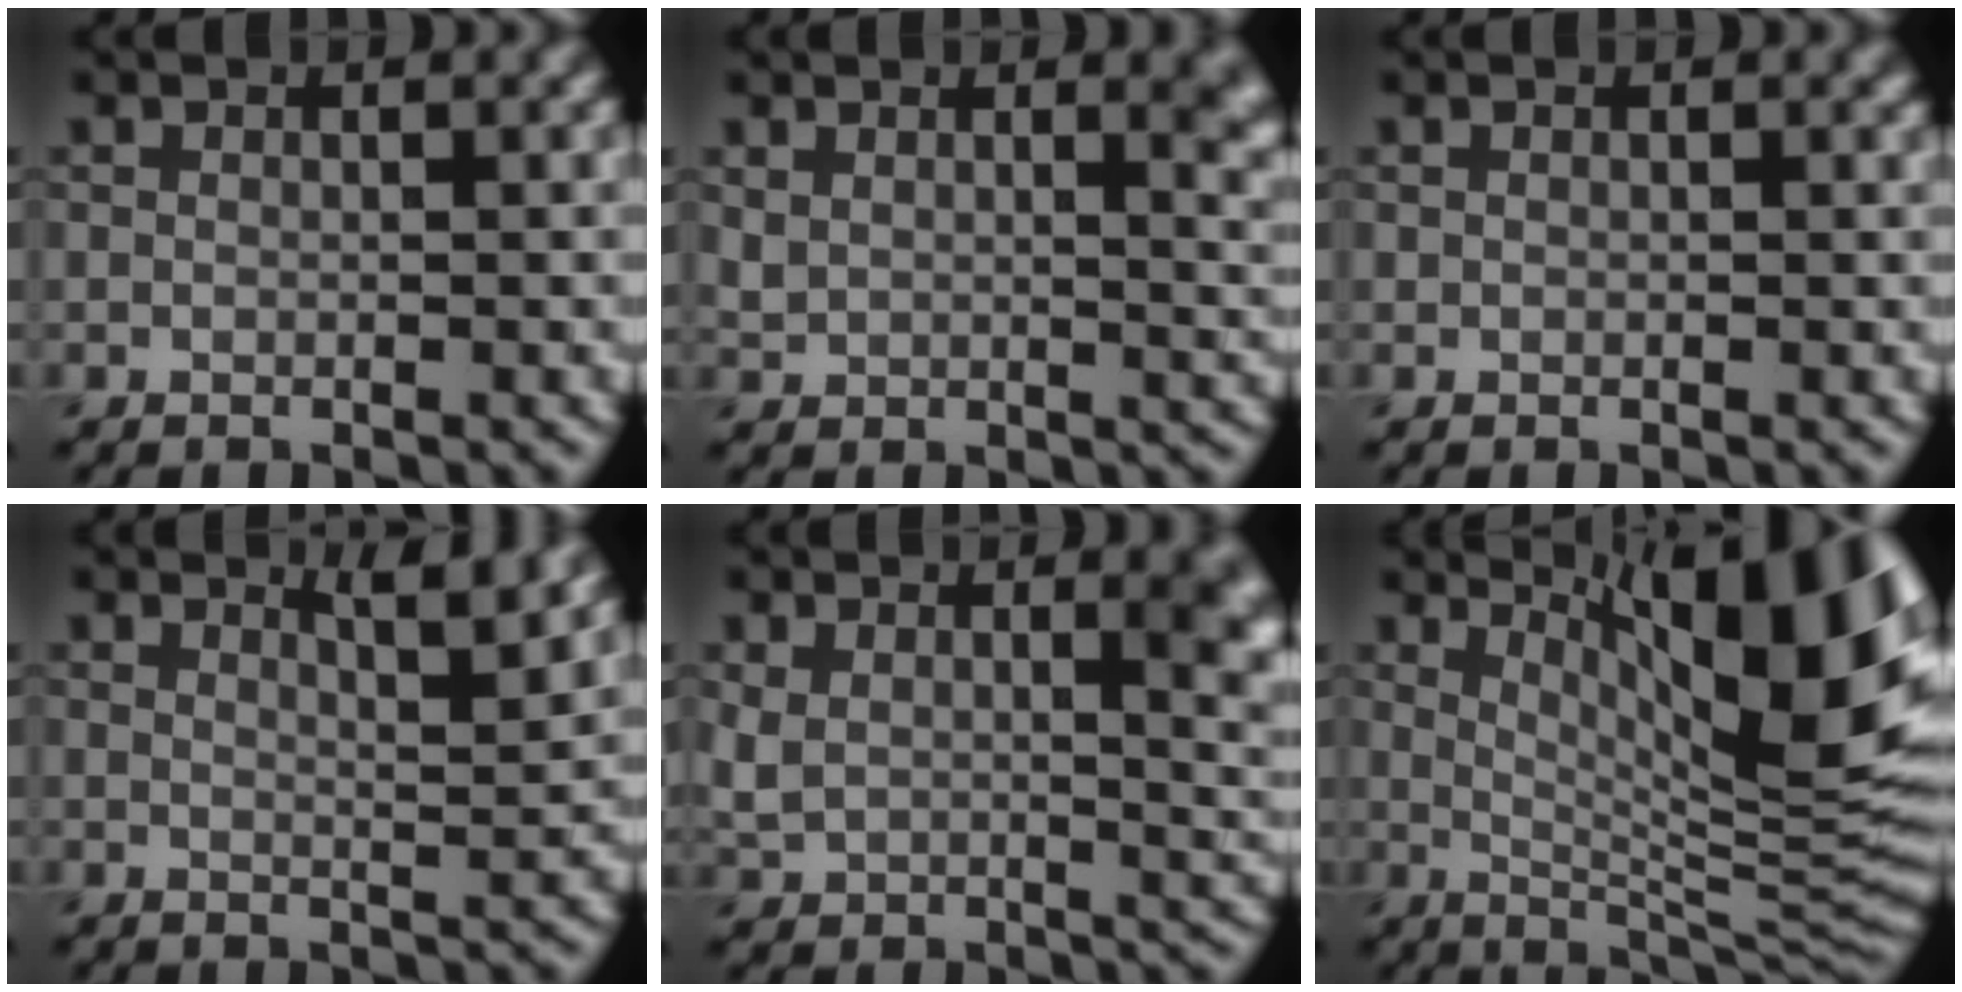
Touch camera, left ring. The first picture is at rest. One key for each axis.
{"total": 4.6, "fx": 2.7, "fy": 2.2, "fz": 3.0, "tx": -0.045, "ty": -0.007, "tz": 0.054}
{"total": 0.5, "fx": 0.4, "fy": 0.3, "fz": 0.1, "tx": -0.002, "ty": -0.002, "tz": 0.007}
{"total": 3.4, "fx": 2.4, "fy": 0.7, "fz": 2.3, "tx": -0.024, "ty": 0.001, "tz": 0.032}
{"total": 7.2, "fx": 2.5, "fy": 3.6, "fz": 5.7, "tx": -0.093, "ty": -0.018, "tz": 0.057}
{"total": 14.5, "fx": 6.0, "fy": 3.8, "fz": 12.6, "tx": -0.156, "ty": 0.002, "tz": 0.102}